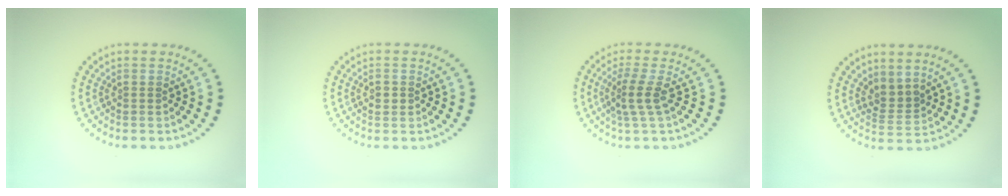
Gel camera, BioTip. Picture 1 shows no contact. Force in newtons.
{"total": 1.2, "press": 1.2, "slide": 0.1}
{"total": 2.4, "press": 1.7, "slide": 1.6}
{"total": 2.2, "press": 1.5, "slide": 1.6}